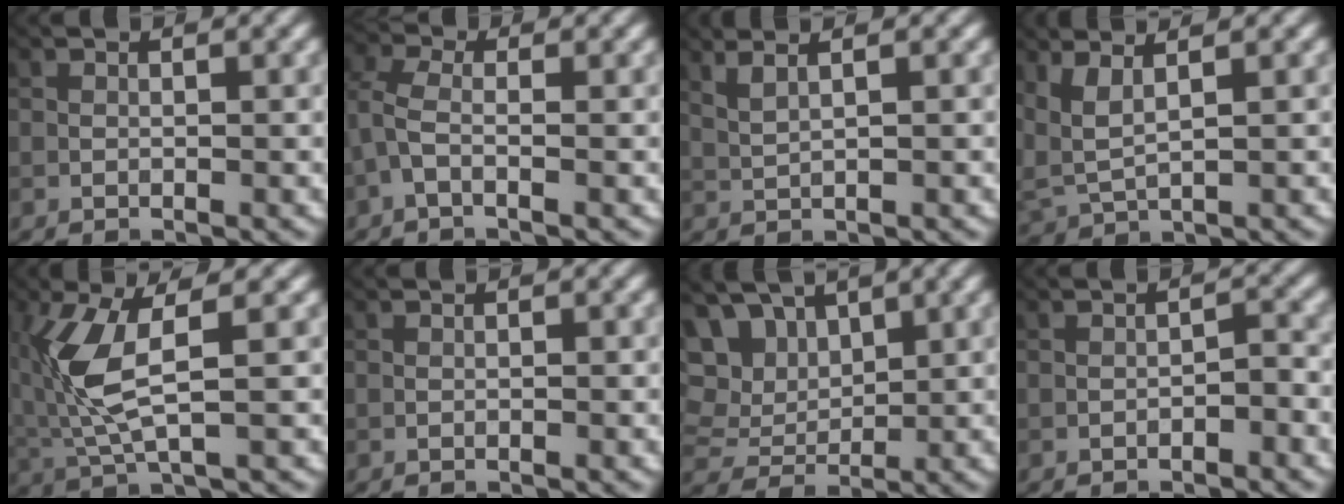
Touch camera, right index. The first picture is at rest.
{"total": 2.4, "force": [-0.5, 1.3, 2.0], "torque": [-0.054, 0.007, -0.019]}
{"total": 3.4, "force": [2.2, 1.3, 2.3], "torque": [-0.034, 0.016, 0.021]}
{"total": 3.3, "force": [1.6, 1.2, 2.6], "torque": [-0.069, -0.004, 0.041]}
{"total": 5.8, "force": [0.8, 1.9, 5.5], "torque": [-0.143, -0.004, 0.022]}
{"total": 0.0}
{"total": 10.1, "force": [5.3, 6.7, 5.4], "torque": [-0.122, 0.022, 0.080]}
{"total": 1.2, "force": [-0.8, 0.4, 0.8], "torque": [-0.010, 0.006, -0.011]}